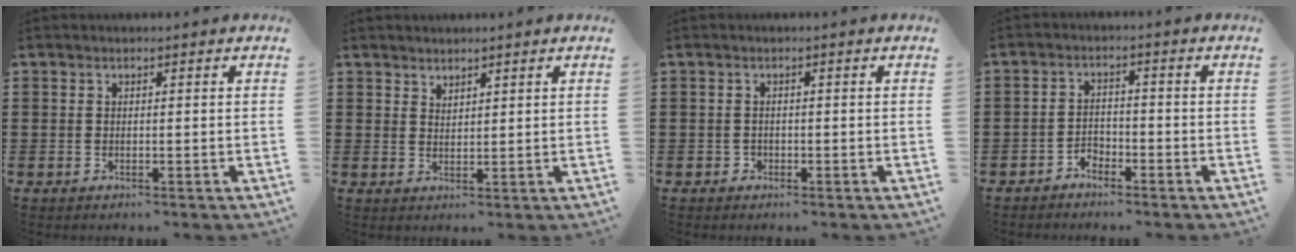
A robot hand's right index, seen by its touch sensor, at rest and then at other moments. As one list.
[{"total": 1.8, "force": [1.7, 0.5, -0.3], "torque": [0.002, 0.003, 0.035]}, {"total": 0.9, "force": [-0.5, 0.7, 0.1], "torque": [-0.005, 0.003, -0.012]}, {"total": 2.3, "force": [-2.0, 1.0, 0.4], "torque": [-0.016, 0.004, -0.043]}]